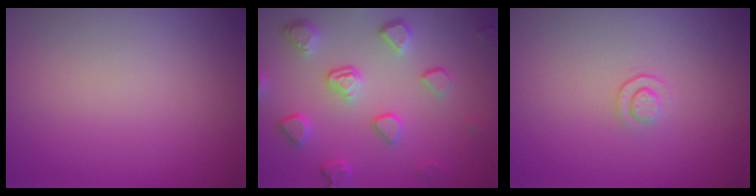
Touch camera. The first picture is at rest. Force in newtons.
{"total": 4.0, "press": 3.9, "slide": 0.9}
{"total": 0.9, "press": 0.6, "slide": 0.7}